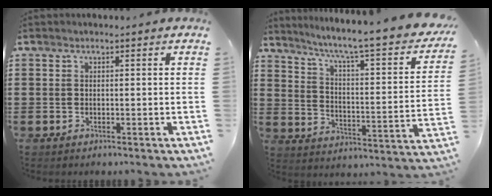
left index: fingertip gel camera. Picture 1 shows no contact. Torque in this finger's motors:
{"motor_torque": [2.14, 0.00, 0.79, 0.17]}